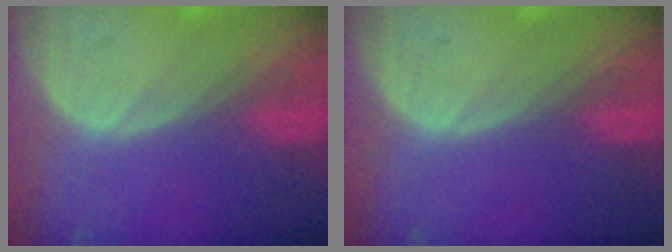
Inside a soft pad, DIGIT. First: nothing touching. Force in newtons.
{"total": 0.0}